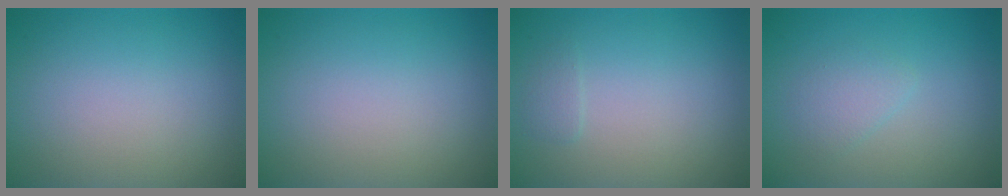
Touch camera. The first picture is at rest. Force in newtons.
{"total": 0.0}
{"total": 0.7, "press": 0.7, "slide": 0.2}
{"total": 1.5, "press": 1.5, "slide": 0.1}